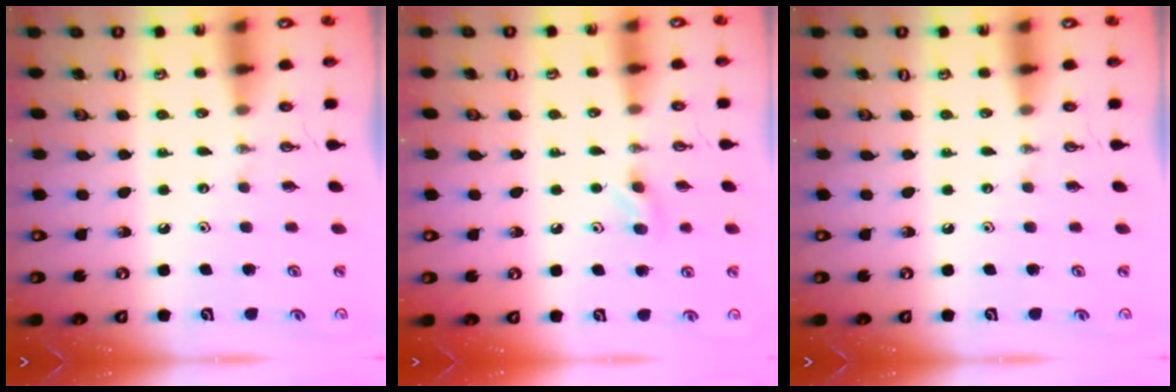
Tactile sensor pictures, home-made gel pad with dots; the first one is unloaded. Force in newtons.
{"total": 5.1, "press": 4.9, "slide": 1.4}
{"total": 0.0}